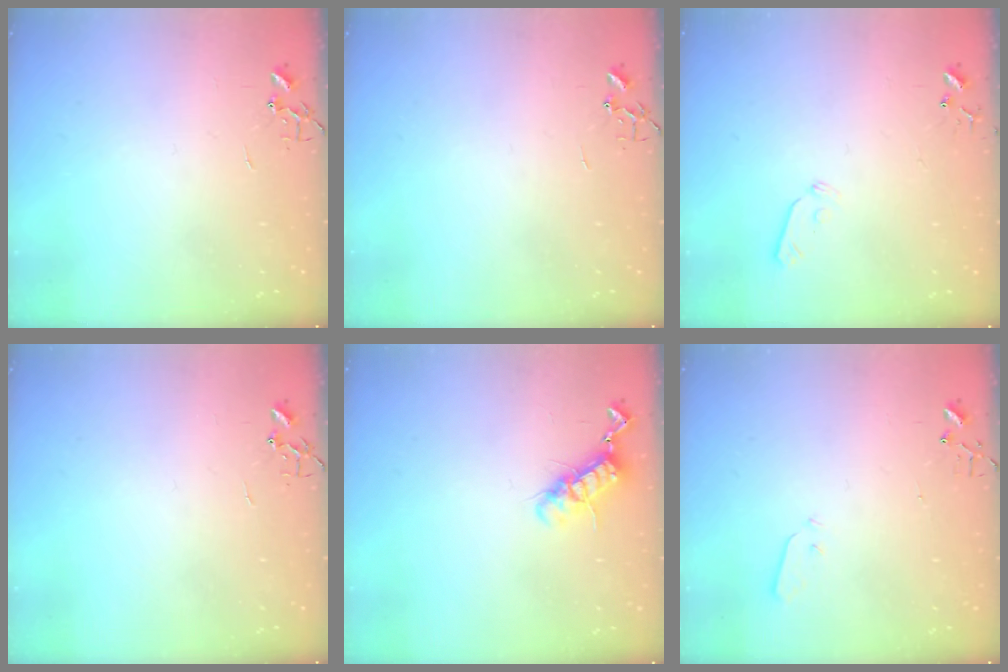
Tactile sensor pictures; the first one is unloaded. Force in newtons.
{"total": 0.0}
{"total": 5.4, "press": 5.4, "slide": 0.8}
{"total": 0.0}
{"total": 11.1, "press": 11.1, "slide": 0.7}
{"total": 2.9, "press": 2.8, "slide": 0.8}